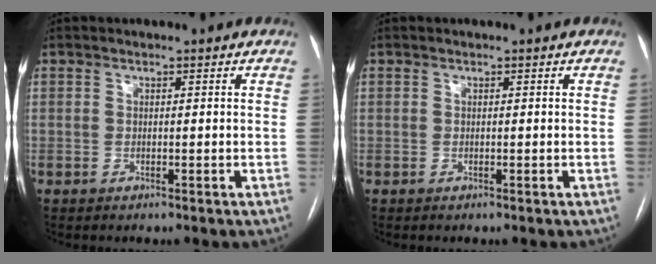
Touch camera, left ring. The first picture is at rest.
{"total": 0.0}